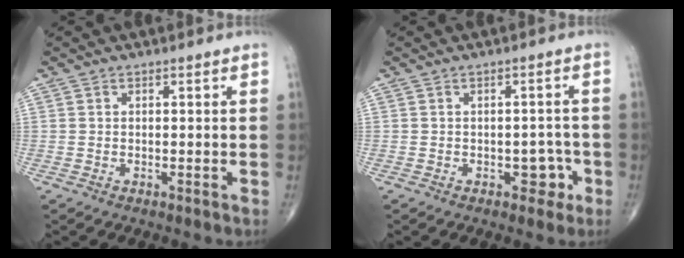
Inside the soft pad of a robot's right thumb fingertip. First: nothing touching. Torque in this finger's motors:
{"motor_torque": [2.66, 1.99, 0.22, -0.41, -0.02]}